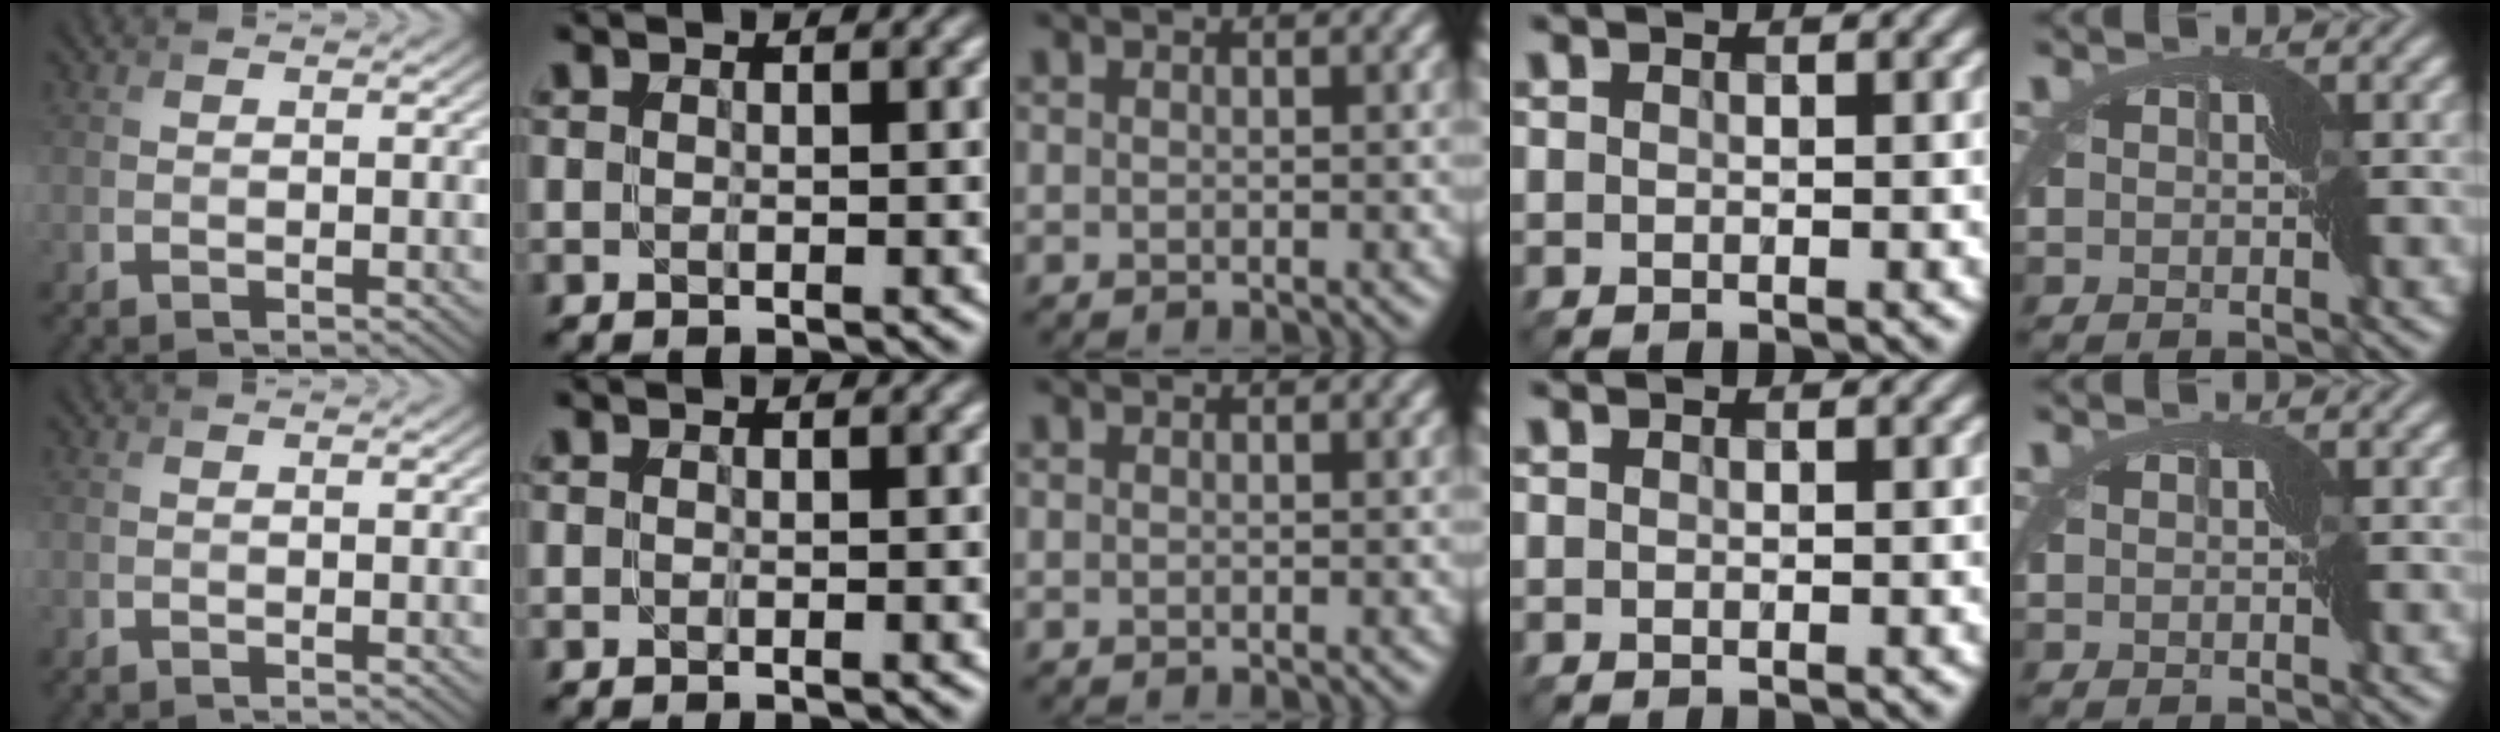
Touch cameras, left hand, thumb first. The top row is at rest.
{"index": {"total": 0.5, "force": [-0.2, 0.0, 0.5], "torque": [-0.006, -0.003, -0.002]}}